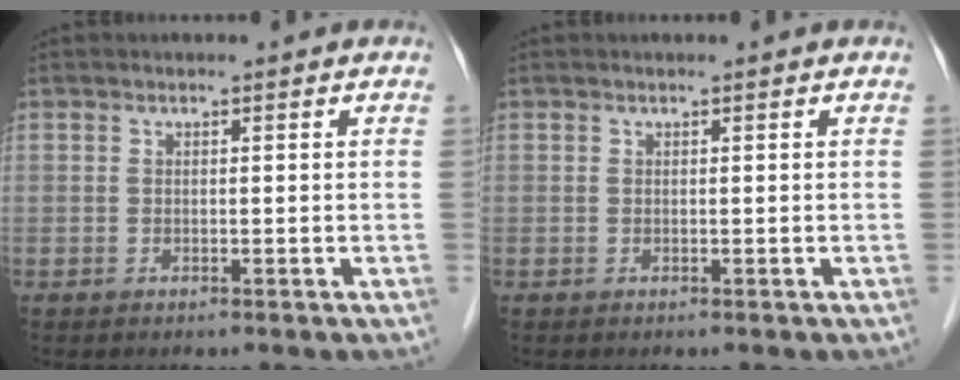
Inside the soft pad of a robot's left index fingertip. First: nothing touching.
{"total": 0.0}